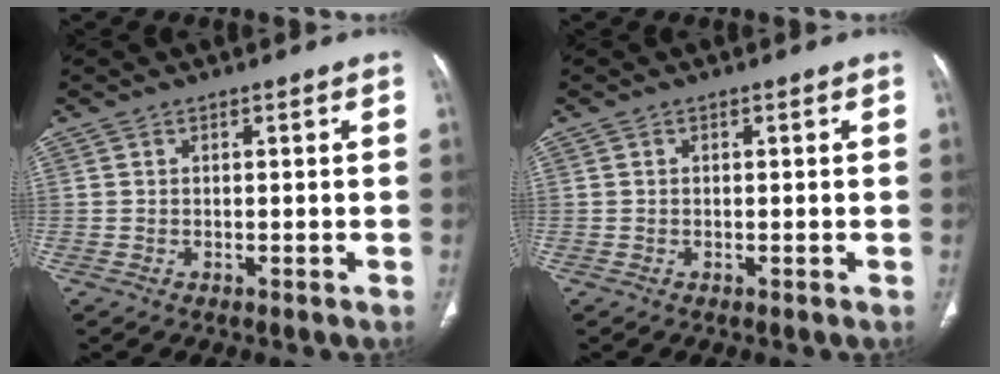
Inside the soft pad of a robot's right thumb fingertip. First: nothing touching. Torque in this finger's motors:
{"motor_torque": [-0.37, -0.04, -0.35, 0.36, -0.03]}